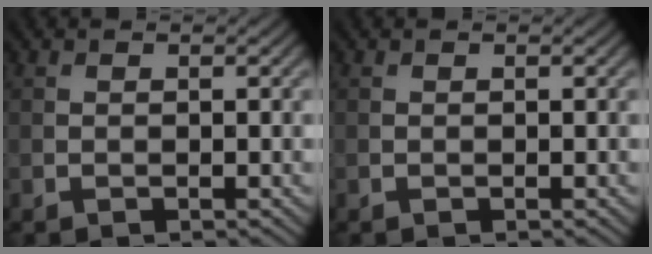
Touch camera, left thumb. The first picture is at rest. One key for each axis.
{"total": 0.0}